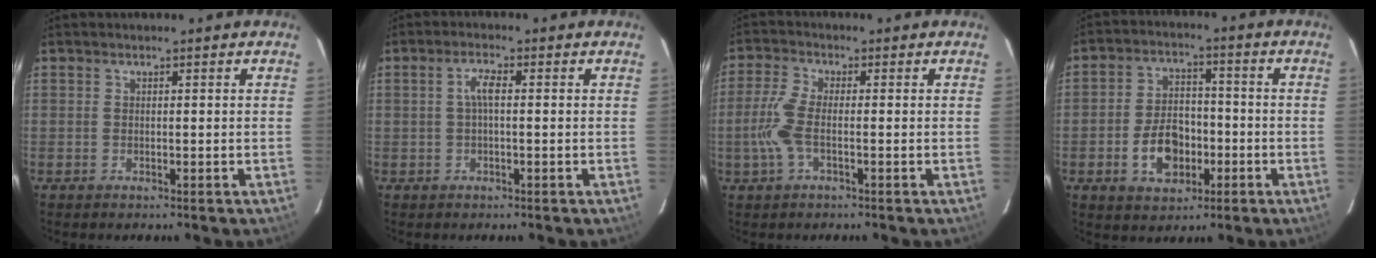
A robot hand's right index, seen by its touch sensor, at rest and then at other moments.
{"total": 2.7, "force": [0.0, 0.6, 2.6], "torque": [-0.053, 0.008, 0.001]}
{"total": 6.0, "force": [-1.5, 1.8, 5.5], "torque": [-0.130, 0.001, -0.031]}
{"total": 9.5, "force": [-3.3, 6.2, 6.4], "torque": [-0.127, 0.018, -0.046]}